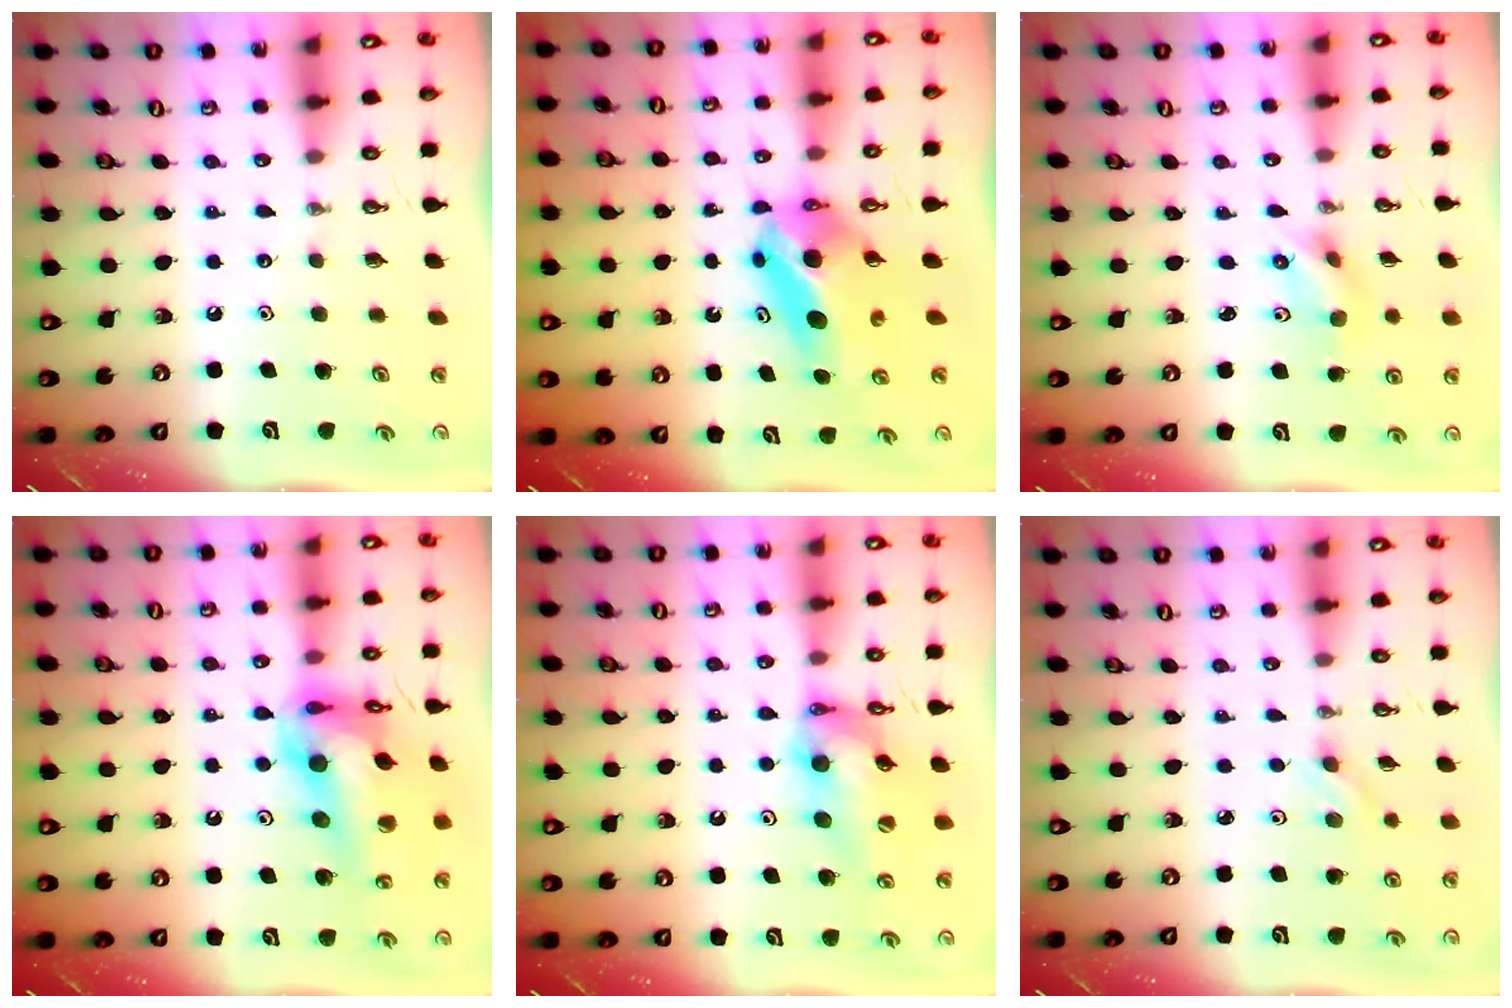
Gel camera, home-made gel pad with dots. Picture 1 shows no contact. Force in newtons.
{"total": 7.4, "press": 7.2, "slide": 1.8}
{"total": 4.9, "press": 2.9, "slide": 3.9}
{"total": 20.8, "press": 20.6, "slide": 2.3}
{"total": 13.9, "press": 13.5, "slide": 3.6}
{"total": 3.0, "press": 2.6, "slide": 1.5}